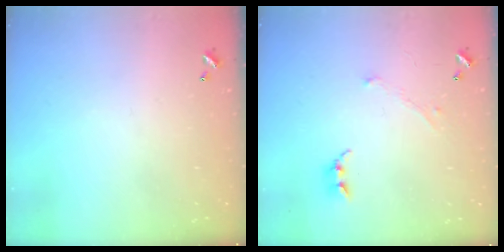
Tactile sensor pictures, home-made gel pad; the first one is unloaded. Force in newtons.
{"total": 1.0, "press": 0.9, "slide": 0.4}